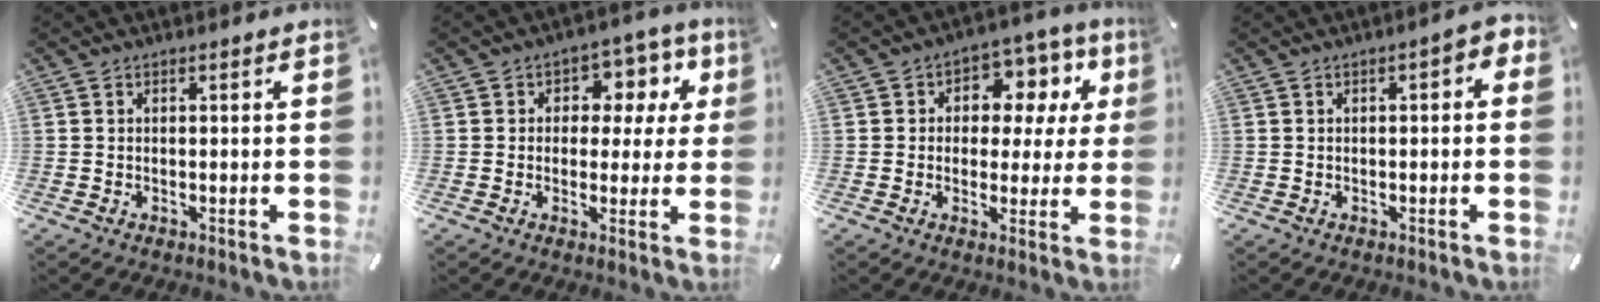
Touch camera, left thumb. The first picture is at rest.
{"total": 8.4, "force": [2.0, 6.7, 4.8], "torque": [-0.060, -0.005, 0.030]}
{"total": 9.8, "force": [2.3, 7.5, 5.8], "torque": [-0.070, -0.010, 0.038]}
{"total": 3.5, "force": [-0.5, 1.5, 3.1], "torque": [-0.047, 0.008, -0.011]}